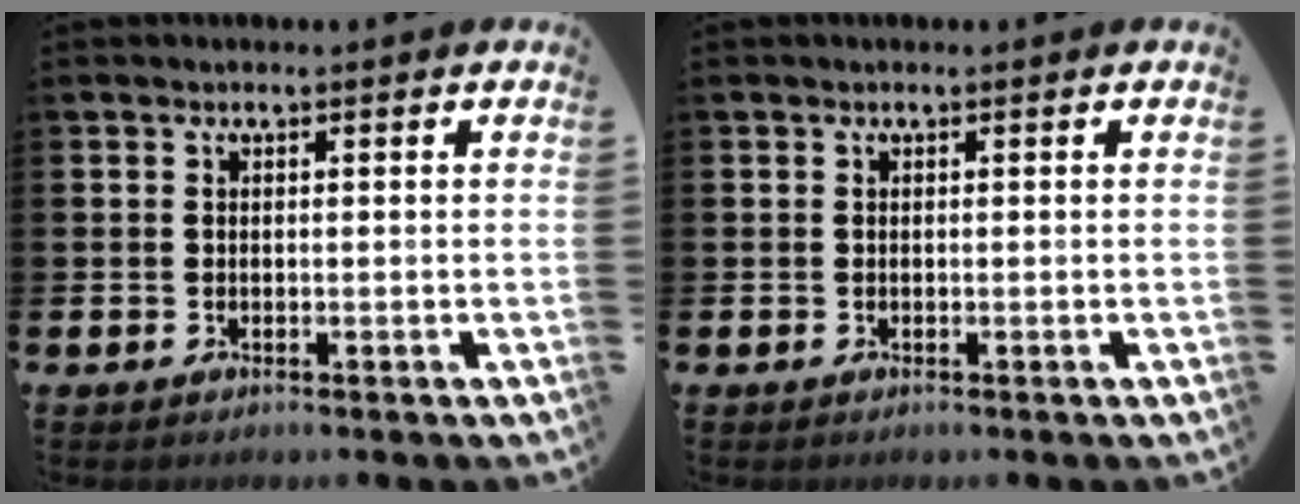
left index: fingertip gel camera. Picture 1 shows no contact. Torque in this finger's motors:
{"motor_torque": [0.00, 0.00, 0.00, -0.01]}